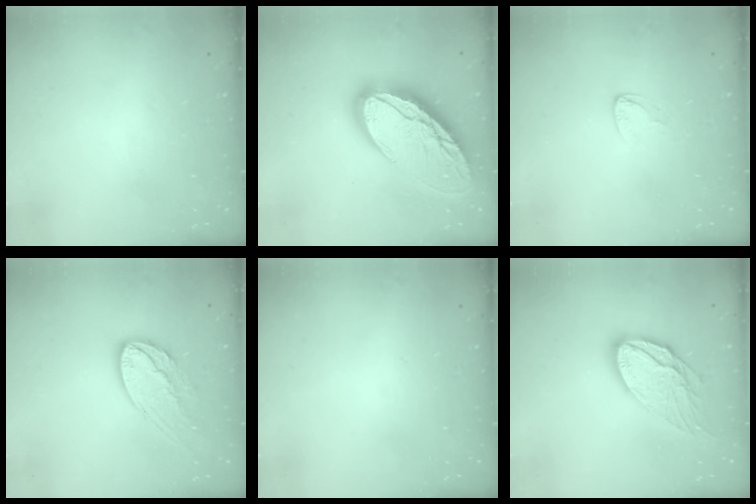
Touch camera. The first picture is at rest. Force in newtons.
{"total": 23.5, "press": 23.5, "slide": 1.7}
{"total": 2.7, "press": 2.7, "slide": 0.2}
{"total": 13.1, "press": 13.0, "slide": 1.1}
{"total": 0.0}
{"total": 15.3, "press": 15.2, "slide": 1.3}